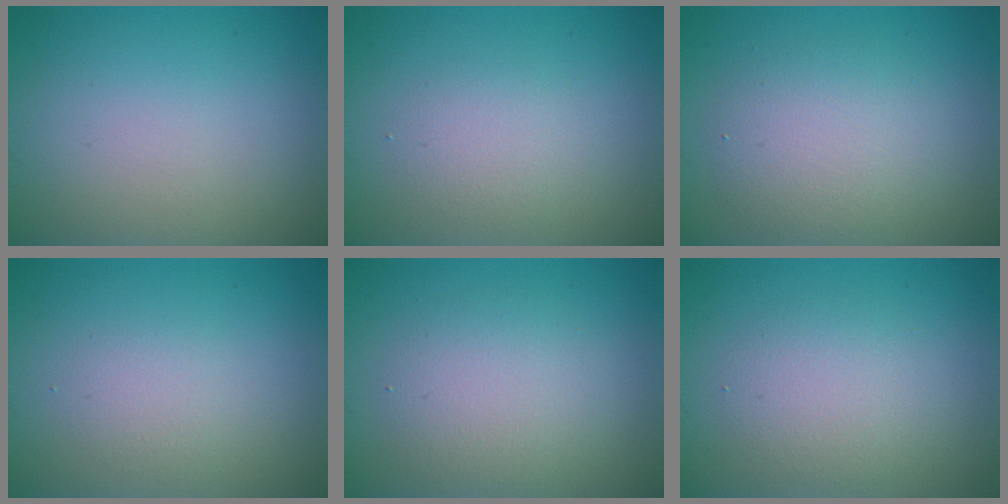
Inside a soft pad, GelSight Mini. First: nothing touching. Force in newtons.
{"total": 2.0, "press": 2.0, "slide": 0.1}
{"total": 4.0, "press": 4.0, "slide": 0.1}
{"total": 1.6, "press": 1.6, "slide": 0.0}
{"total": 3.5, "press": 3.5, "slide": 0.3}
{"total": 2.9, "press": 2.9, "slide": 0.2}